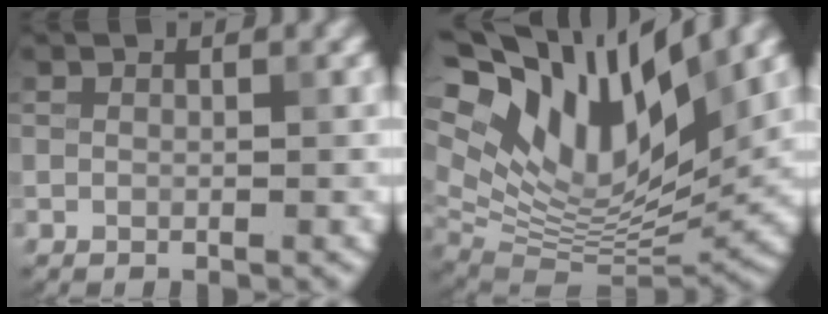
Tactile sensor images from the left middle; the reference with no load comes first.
{"total": 15.2, "force": [7.6, 6.6, 11.3], "torque": [-0.220, 0.021, 0.135]}